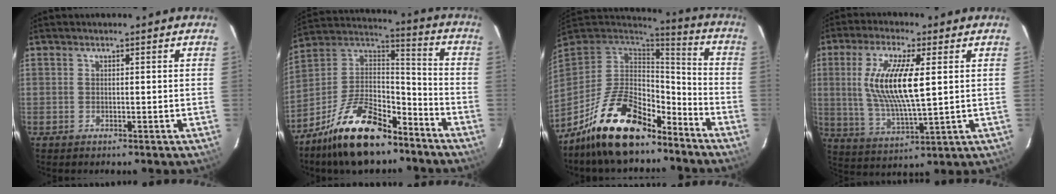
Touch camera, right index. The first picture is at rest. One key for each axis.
{"total": 19.8, "fx": -13.4, "fy": 8.4, "fz": 11.9, "tx": -0.234, "ty": 0.019, "tz": -0.229}
{"total": 19.0, "fx": -13.0, "fy": 8.2, "fz": 11.2, "tx": -0.221, "ty": 0.002, "tz": -0.218}
{"total": 13.3, "fx": 2.5, "fy": 3.2, "fz": 12.7, "tx": -0.247, "ty": -0.006, "tz": 0.054}